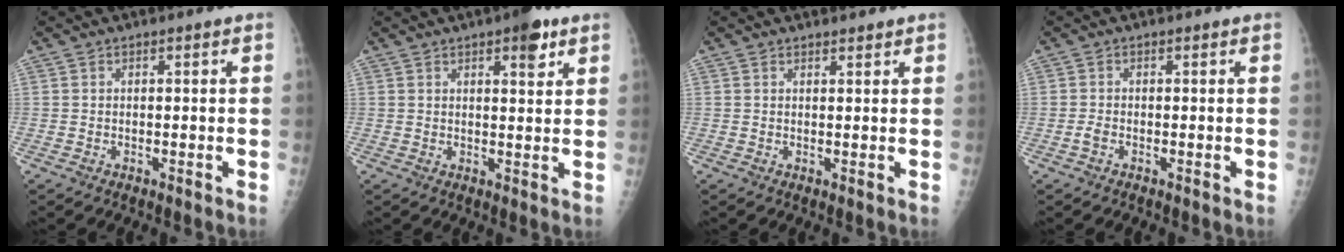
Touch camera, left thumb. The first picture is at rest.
{"total": 5.4, "force": [3.1, 1.9, 4.0], "torque": [-0.040, -0.012, 0.037]}
{"total": 1.2, "force": [1.1, 0.4, 0.3], "torque": [0.001, -0.008, 0.016]}
{"total": 1.1, "force": [-0.5, 0.6, 0.8], "torque": [-0.018, -0.001, -0.012]}